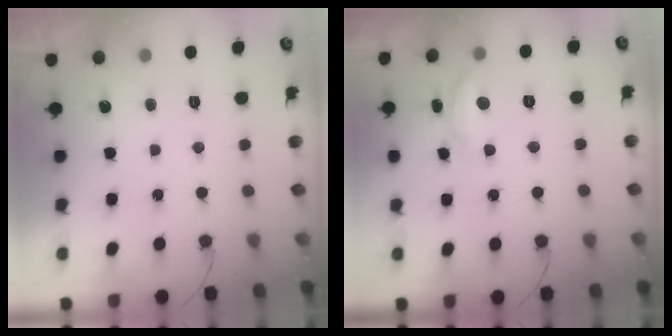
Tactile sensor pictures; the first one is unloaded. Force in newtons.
{"total": 9.3, "press": 9.3, "slide": 0.5}